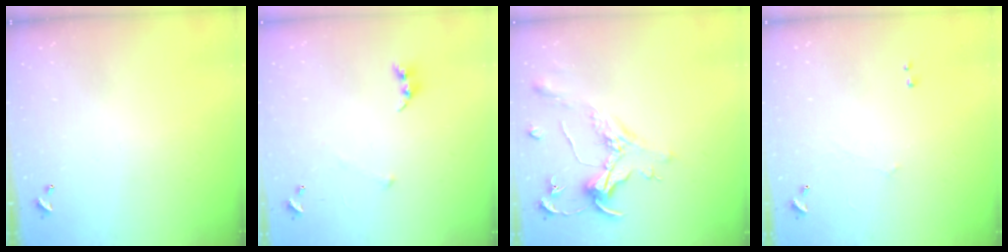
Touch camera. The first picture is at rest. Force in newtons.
{"total": 4.7, "press": 4.7, "slide": 0.6}
{"total": 1.6, "press": 1.4, "slide": 0.7}
{"total": 0.7, "press": 0.1, "slide": 0.7}